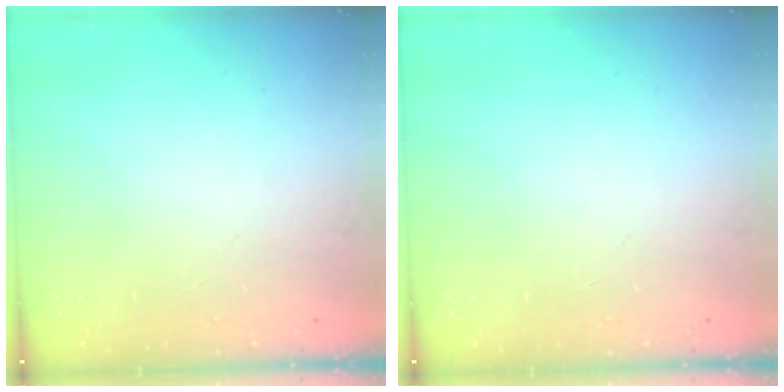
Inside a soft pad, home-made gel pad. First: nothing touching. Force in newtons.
{"total": 0.0}